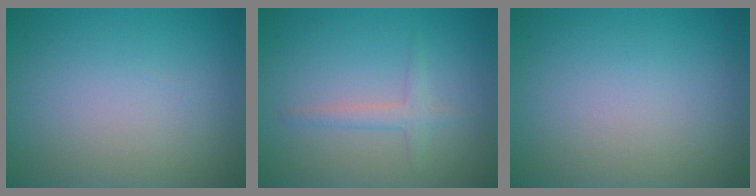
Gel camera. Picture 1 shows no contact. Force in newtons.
{"total": 1.6, "press": 1.6, "slide": 0.1}
{"total": 0.0}